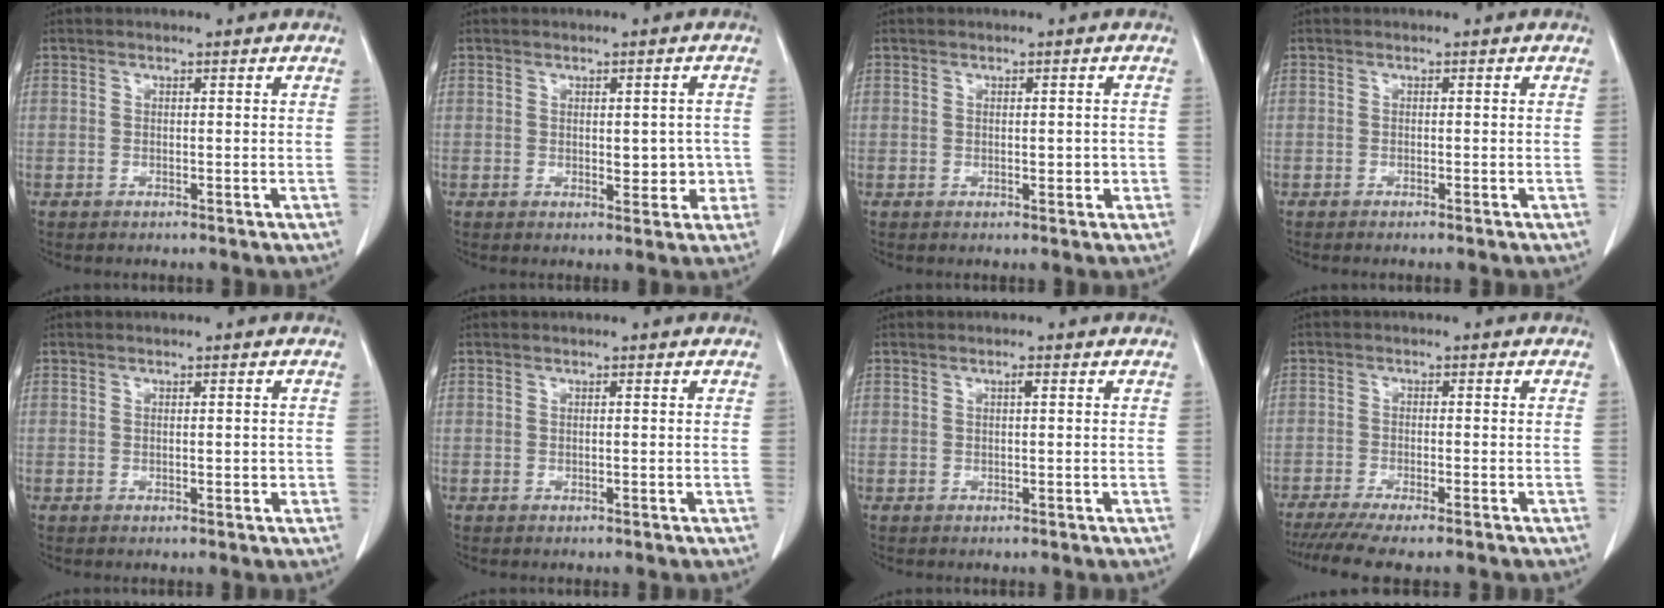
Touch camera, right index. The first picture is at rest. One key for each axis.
{"total": 4.3, "fx": -0.4, "fy": 2.3, "fz": 3.6, "tx": -0.036, "ty": 0.004, "tz": 0.002}
{"total": 1.8, "fx": -0.2, "fy": 0.8, "fz": 1.6, "tx": -0.023, "ty": 0.000, "tz": 0.001}
{"total": 0.8, "fx": -0.7, "fy": -0.1, "fz": 0.4, "tx": -0.010, "ty": 0.000, "tz": -0.010}
{"total": 1.2, "fx": -0.1, "fy": 0.5, "fz": 1.1, "tx": -0.018, "ty": 0.000, "tz": 0.001}
{"total": 0.0}
{"total": 0.6, "fx": 0.2, "fy": 0.1, "fz": 0.6, "tx": -0.013, "ty": 0.001, "tz": 0.003}
{"total": 9.0, "fx": -7.5, "fy": 0.5, "fz": 5.0, "tx": -0.068, "ty": -0.017, "tz": -0.117}